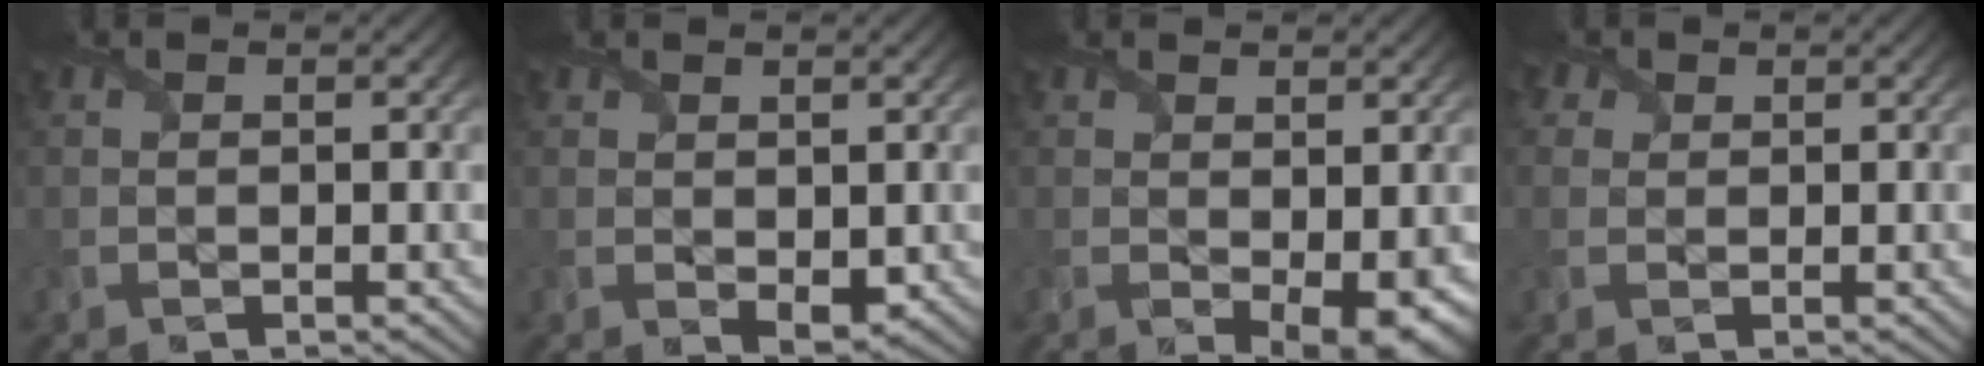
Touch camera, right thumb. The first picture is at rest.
{"total": 2.2, "force": [0.3, 1.4, 1.7], "torque": [-0.034, -0.012, 0.012]}
{"total": 4.1, "force": [-0.4, 1.9, 3.7], "torque": [-0.060, -0.016, 0.001]}
{"total": 2.2, "force": [1.1, 1.7, 0.8], "torque": [-0.024, 0.001, 0.015]}